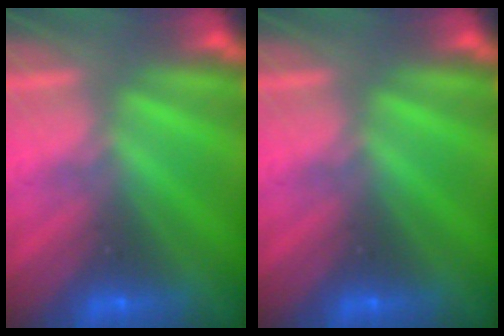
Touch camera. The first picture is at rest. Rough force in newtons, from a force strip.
{"total": 0.0}